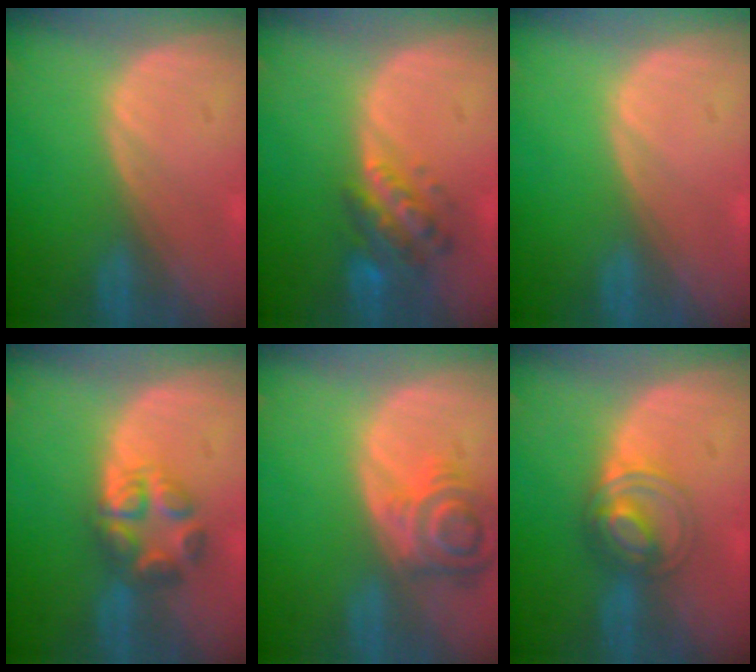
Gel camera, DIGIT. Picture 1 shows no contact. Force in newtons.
{"total": 6.1, "press": 5.9, "slide": 1.4}
{"total": 0.0}
{"total": 5.6, "press": 5.6, "slide": 0.4}
{"total": 7.1, "press": 6.5, "slide": 2.9}
{"total": 5.9, "press": 5.4, "slide": 2.4}